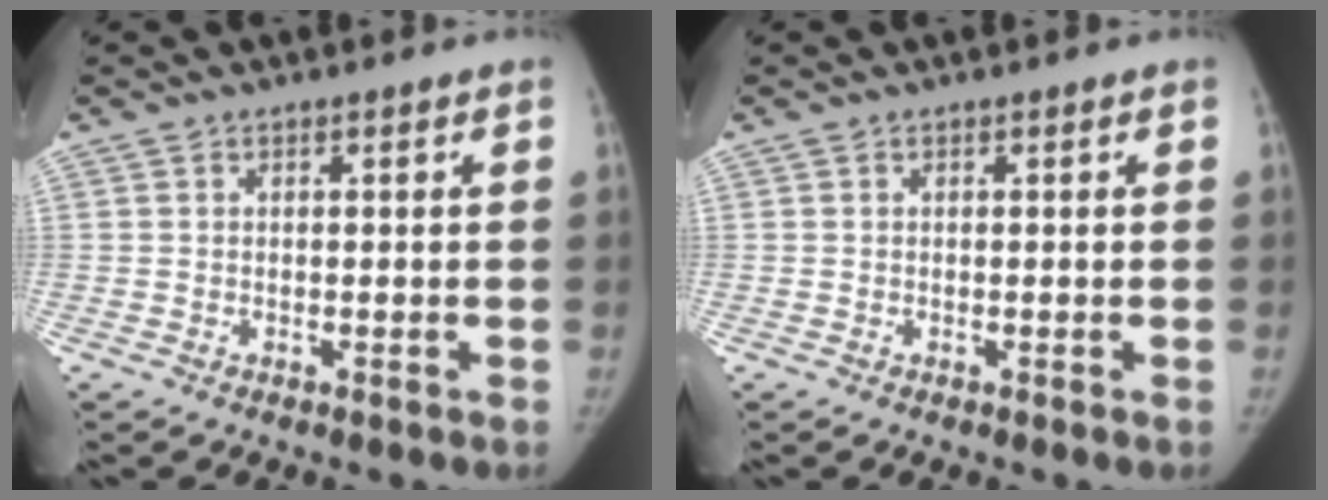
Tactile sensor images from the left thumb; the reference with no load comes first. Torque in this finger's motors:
{"motor_torque": [0.04, 0.03, 0.17, -0.17, 0.03]}